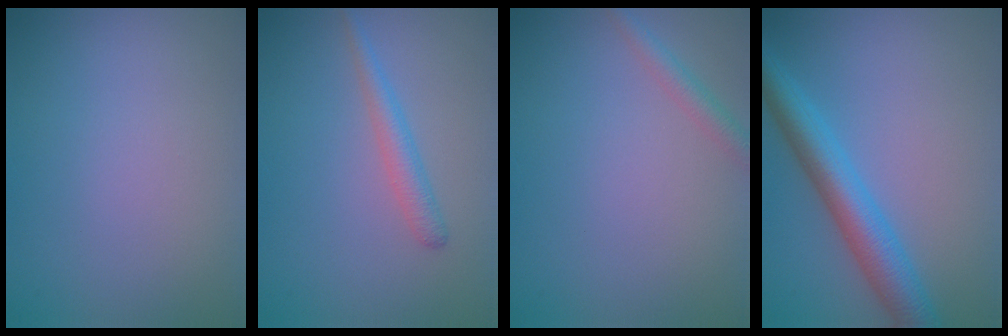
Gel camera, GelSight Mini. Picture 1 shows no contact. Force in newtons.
{"total": 2.0, "press": 2.0, "slide": 0.1}
{"total": 1.7, "press": 1.7, "slide": 0.1}
{"total": 5.5, "press": 5.5, "slide": 0.3}